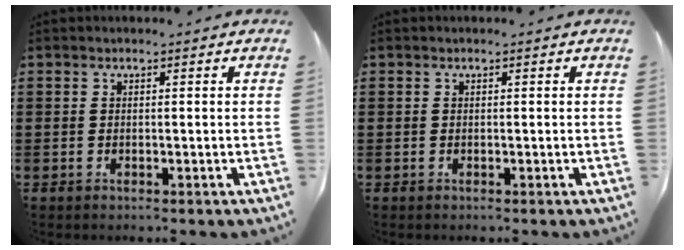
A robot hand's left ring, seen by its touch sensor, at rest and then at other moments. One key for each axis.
{"total": 0.0}